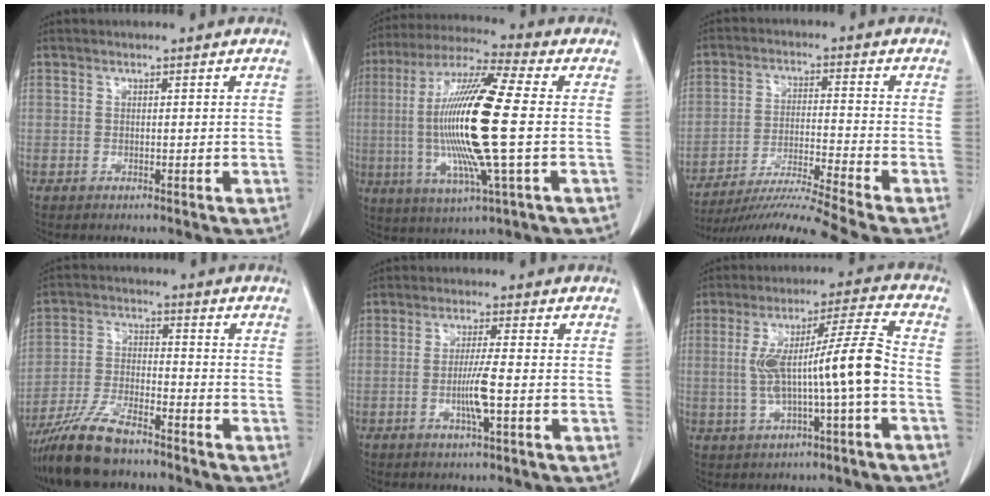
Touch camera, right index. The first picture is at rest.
{"total": 18.8, "force": [-0.7, 0.9, 18.8], "torque": [-0.386, -0.006, -0.020]}
{"total": 13.3, "force": [-11.7, -3.5, 5.2], "torque": [-0.080, -0.018, -0.198]}
{"total": 10.6, "force": [-8.5, 2.3, 5.8], "torque": [-0.121, -0.020, -0.161]}
{"total": 4.6, "force": [-1.1, -0.3, 4.5], "torque": [-0.088, -0.008, -0.020]}
{"total": 11.8, "force": [-1.2, 0.2, 11.8], "torque": [-0.214, 0.025, -0.018]}